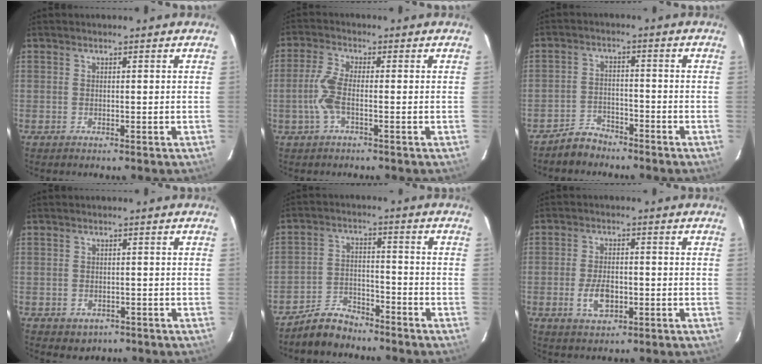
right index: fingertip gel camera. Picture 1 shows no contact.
{"total": 5.4, "force": [-1.5, 1.2, 5.1], "torque": [-0.119, 0.003, -0.030]}
{"total": 4.8, "force": [-4.1, 2.4, 0.5], "torque": [-0.025, 0.014, -0.073]}
{"total": 3.3, "force": [-1.5, 2.8, 1.0], "torque": [-0.027, 0.002, -0.010]}
{"total": 7.1, "force": [-6.2, 3.0, 1.5], "torque": [-0.046, 0.020, -0.105]}
{"total": 6.4, "force": [-1.9, 3.5, 5.0], "torque": [-0.105, -0.003, -0.030]}